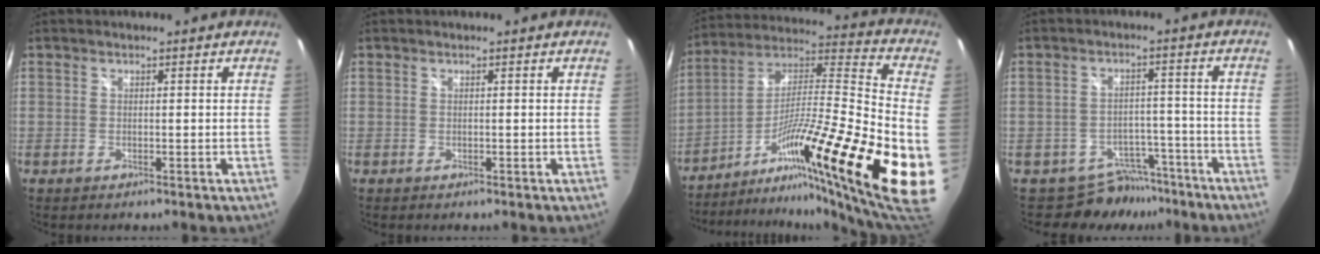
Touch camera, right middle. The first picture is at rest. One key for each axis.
{"total": 0.0}
{"total": 25.4, "fx": -8.0, "fy": 1.3, "fz": 24.1, "tx": -0.352, "ty": -0.029, "tz": -0.139}
{"total": 6.5, "fx": -5.3, "fy": 3.7, "fz": 0.0, "tx": 0.002, "ty": 0.023, "tz": -0.071}